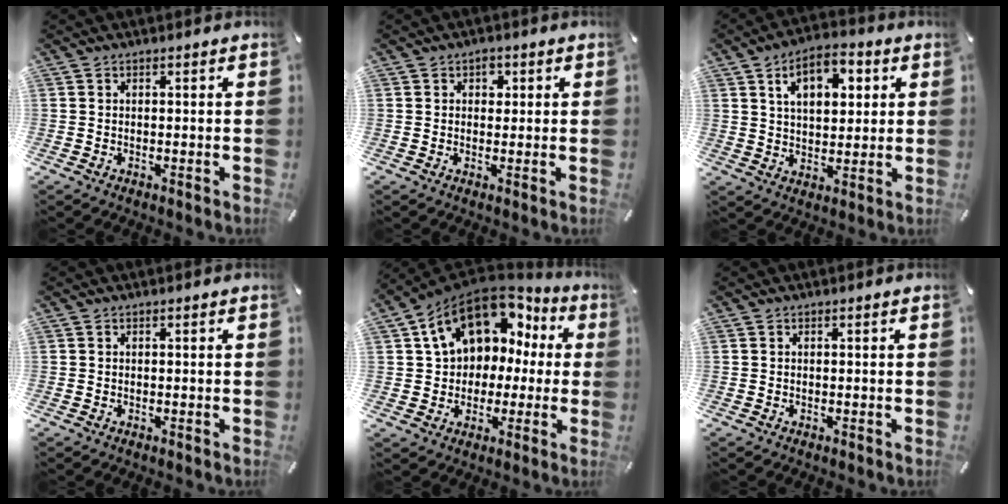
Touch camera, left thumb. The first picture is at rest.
{"total": 2.4, "force": [0.7, 2.0, 1.0], "torque": [0.001, -0.002, 0.004]}
{"total": 10.0, "force": [4.1, 6.3, 6.5], "torque": [-0.096, -0.006, 0.067]}
{"total": 0.0}
{"total": 15.0, "force": [6.5, 11.3, 7.4], "torque": [-0.126, -0.030, 0.121]}
{"total": 0.0}